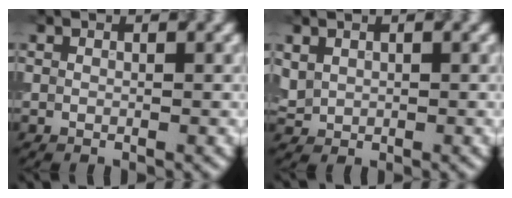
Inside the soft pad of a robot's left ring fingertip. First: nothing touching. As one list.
[{"total": 1.2, "force": [0.6, 1.0, 0.4], "torque": [-0.010, 0.000, 0.016]}]